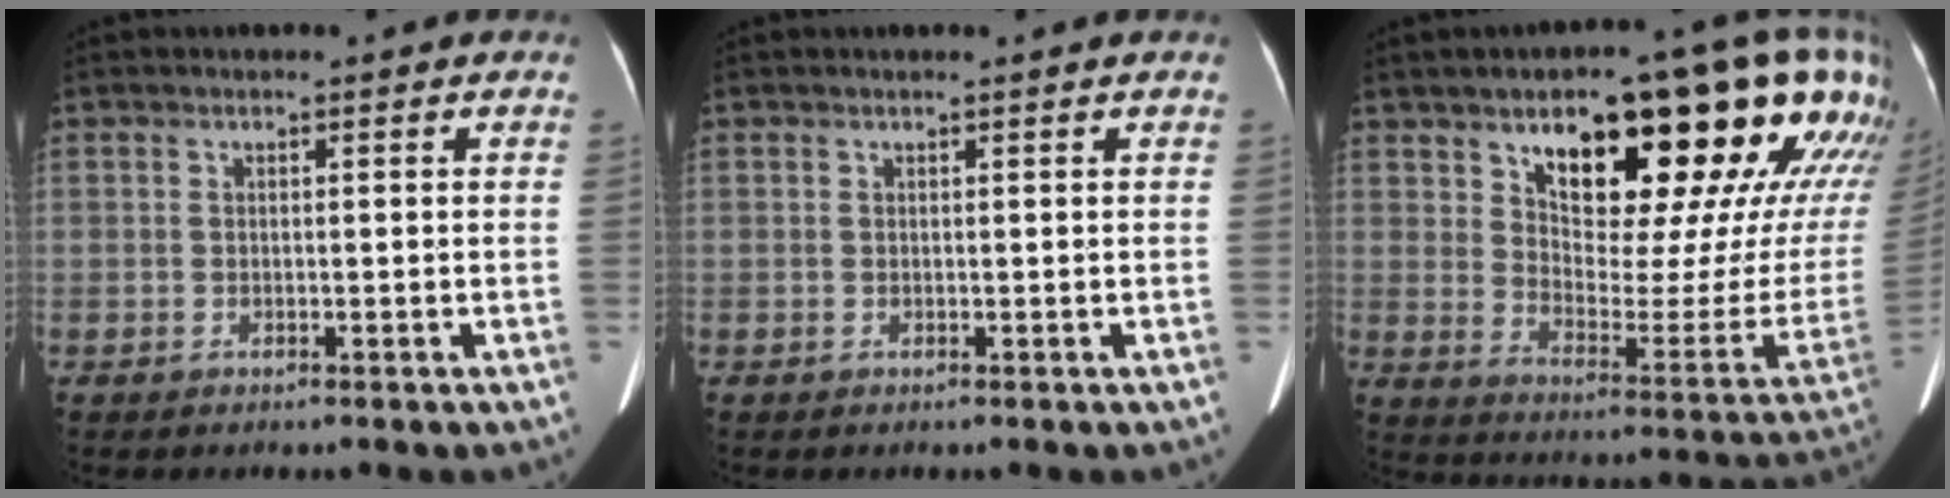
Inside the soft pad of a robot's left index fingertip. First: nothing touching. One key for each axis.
{"total": 1.1, "fx": 1.0, "fy": -0.2, "fz": 0.4, "tx": -0.005, "ty": -0.006, "tz": 0.011}
{"total": 25.3, "fx": 14.8, "fy": 5.4, "fz": 19.7, "tx": -0.260, "ty": -0.012, "tz": 0.204}